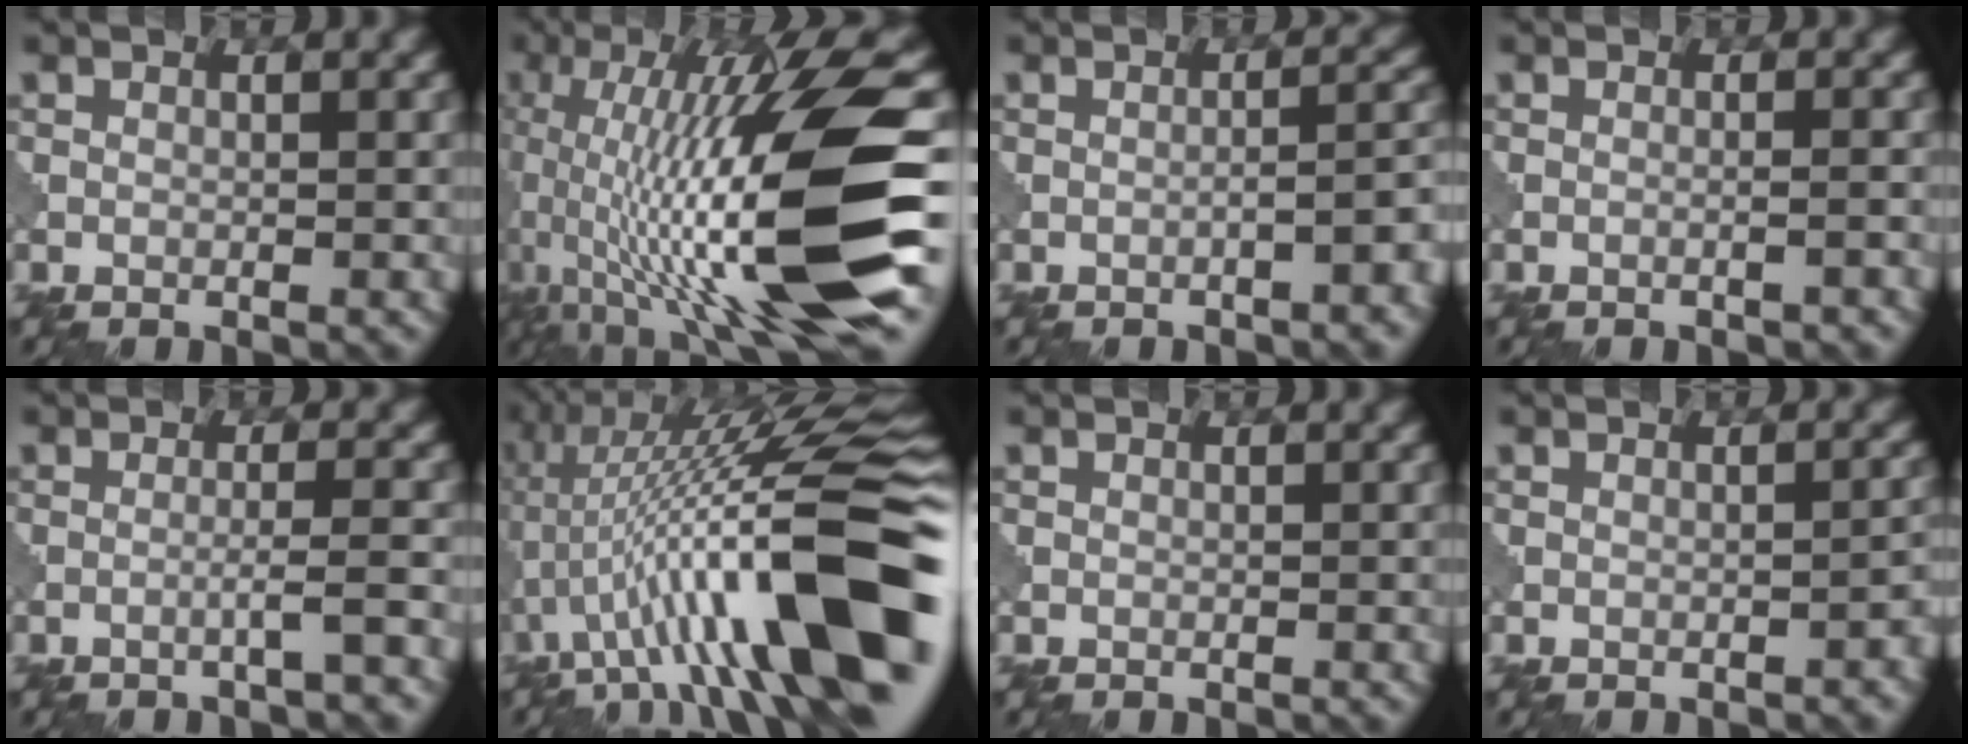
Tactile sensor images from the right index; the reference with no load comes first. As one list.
[{"total": 15.8, "force": [-1.4, 4.0, 15.2], "torque": [-0.279, 0.020, -0.013]}, {"total": 3.1, "force": [-1.5, 0.8, 2.6], "torque": [-0.025, 0.018, -0.024]}, {"total": 1.3, "force": [-0.4, 0.4, 1.2], "torque": [0.006, 0.006, -0.024]}, {"total": 1.8, "force": [-1.0, -0.1, 1.6], "torque": [-0.016, 0.016, -0.025]}, {"total": 16.1, "force": [-1.7, 3.4, 15.7], "torque": [-0.249, 0.043, -0.019]}, {"total": 0.0}, {"total": 1.4, "force": [-0.9, 0.4, 1.1], "torque": [-0.010, 0.011, -0.008]}]